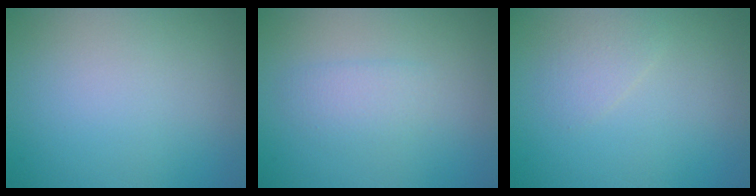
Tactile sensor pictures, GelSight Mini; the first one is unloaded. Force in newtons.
{"total": 1.7, "press": 1.7, "slide": 0.1}
{"total": 1.4, "press": 1.4, "slide": 0.0}